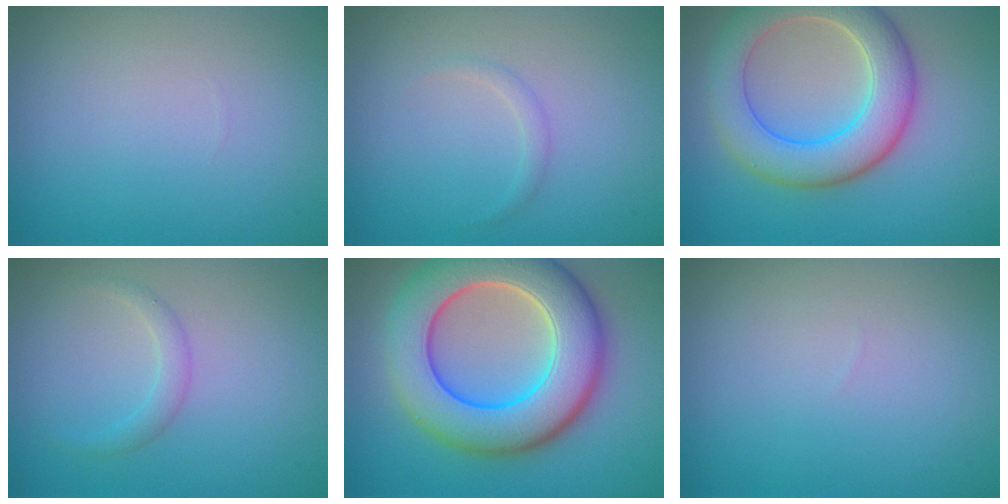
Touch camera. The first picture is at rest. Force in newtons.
{"total": 0.7, "press": 0.7, "slide": 0.0}
{"total": 7.1, "press": 7.1, "slide": 0.3}
{"total": 0.9, "press": 0.9, "slide": 0.0}
{"total": 11.1, "press": 11.1, "slide": 0.6}
{"total": 0.0}